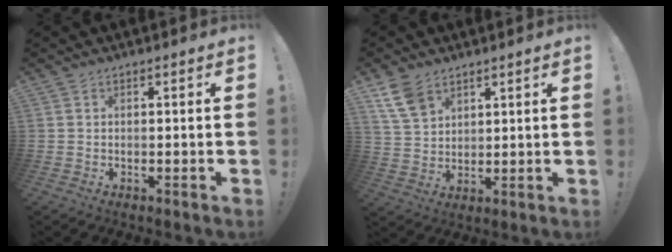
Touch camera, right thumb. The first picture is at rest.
{"total": 9.4, "force": [6.0, 5.8, 4.5], "torque": [-0.080, -0.022, 0.121]}